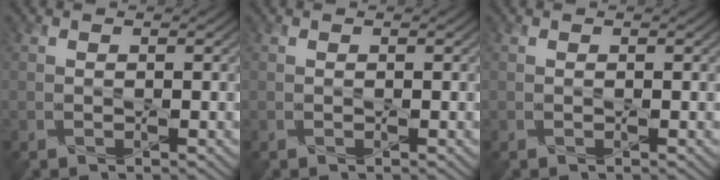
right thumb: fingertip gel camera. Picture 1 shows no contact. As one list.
[{"total": 0.0}, {"total": 0.0}]